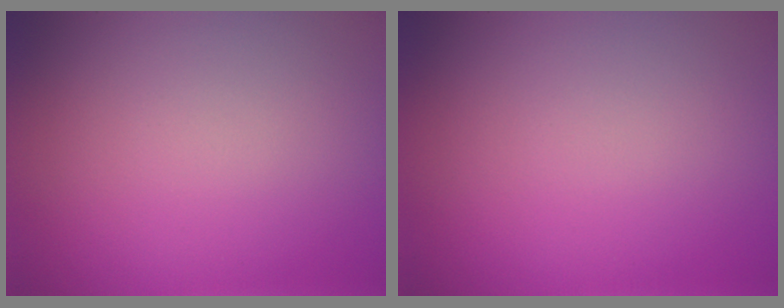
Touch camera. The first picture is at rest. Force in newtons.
{"total": 0.0}